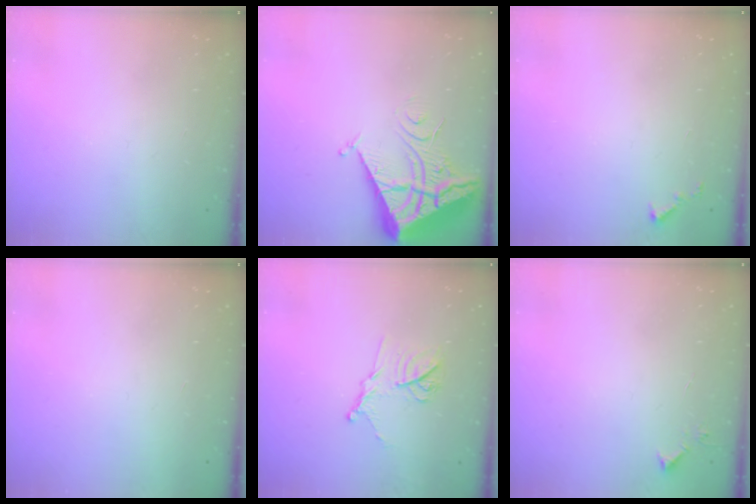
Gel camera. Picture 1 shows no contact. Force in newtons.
{"total": 9.6, "press": 9.5, "slide": 1.1}
{"total": 3.3, "press": 3.3, "slide": 0.3}
{"total": 1.5, "press": 1.5, "slide": 0.1}
{"total": 12.6, "press": 12.5, "slide": 0.9}
{"total": 3.8, "press": 3.8, "slide": 0.5}